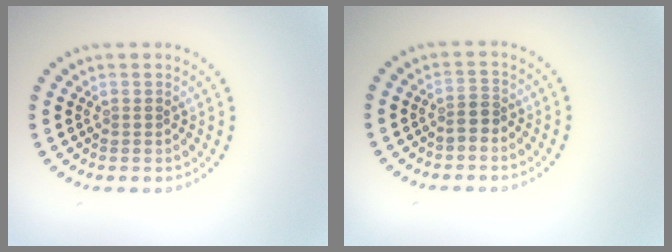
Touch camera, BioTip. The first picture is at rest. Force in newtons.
{"total": 1.1, "press": 0.9, "slide": 0.7}